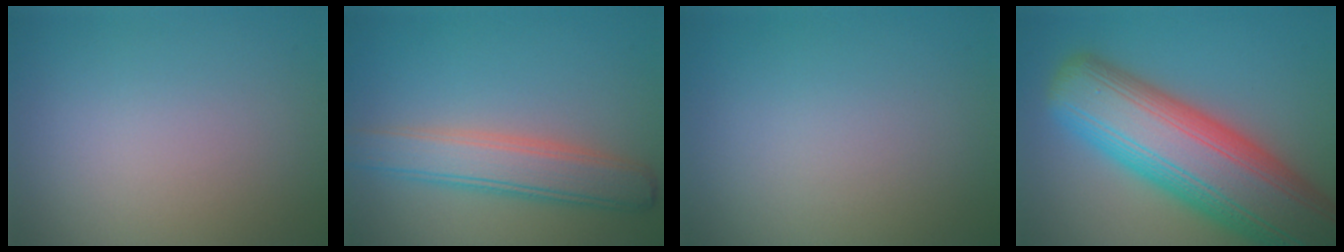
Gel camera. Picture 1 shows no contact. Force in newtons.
{"total": 4.7, "press": 4.7, "slide": 0.2}
{"total": 0.0}
{"total": 14.4, "press": 14.4, "slide": 0.6}